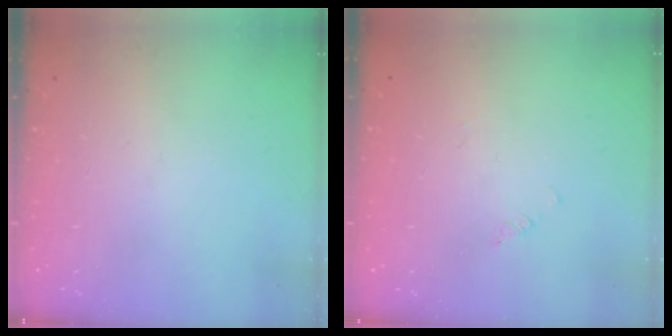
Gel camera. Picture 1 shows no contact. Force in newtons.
{"total": 1.4, "press": 1.3, "slide": 0.3}